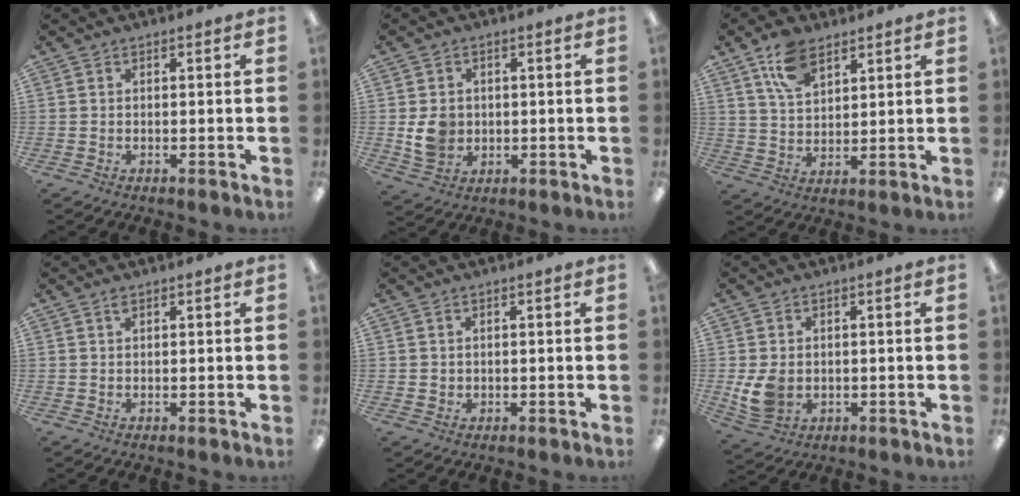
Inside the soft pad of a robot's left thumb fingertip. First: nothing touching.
{"total": 6.0, "force": [0.1, 5.2, 3.0], "torque": [-0.043, 0.001, 0.002]}
{"total": 9.7, "force": [6.0, 5.3, 5.4], "torque": [-0.107, -0.012, 0.112]}
{"total": 1.0, "force": [0.7, 0.3, 0.7], "torque": [-0.017, 0.002, 0.011]}
{"total": 1.3, "force": [0.5, 1.1, 0.3], "torque": [-0.009, 0.004, 0.009]}
{"total": 6.4, "force": [-0.3, 5.0, 4.0], "torque": [-0.088, 0.000, -0.003]}